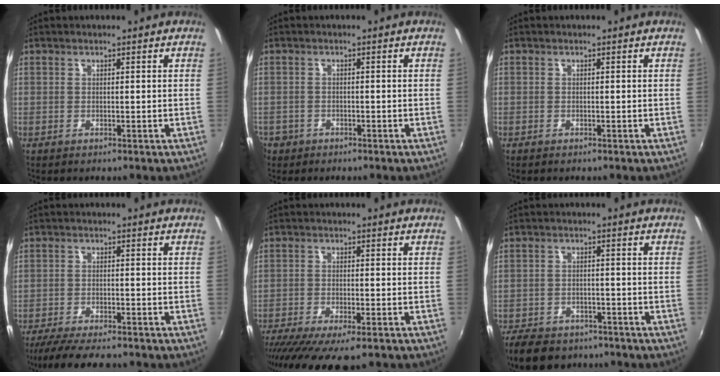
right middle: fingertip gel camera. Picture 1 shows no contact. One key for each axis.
{"total": 4.4, "fx": -2.5, "fy": 3.5, "fz": 1.2, "tx": -0.043, "ty": -0.004, "tz": -0.042}
{"total": 0.5, "fx": -0.4, "fy": 0.3, "fz": 0.0, "tx": -0.001, "ty": 0.001, "tz": -0.007}
{"total": 12.2, "fx": -10.3, "fy": 3.3, "fz": 5.6, "tx": -0.125, "ty": -0.025, "tz": -0.164}
{"total": 12.9, "fx": -10.1, "fy": 2.6, "fz": 7.6, "tx": -0.159, "ty": -0.049, "tz": -0.161}
{"total": 11.7, "fx": -9.2, "fy": 5.7, "fz": 4.4, "tx": -0.113, "ty": -0.007, "tz": -0.141}